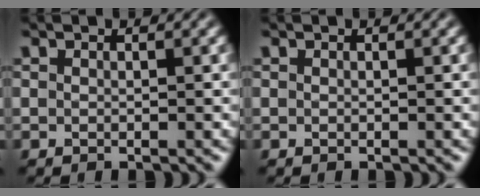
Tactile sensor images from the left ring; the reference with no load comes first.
{"total": 0.0}